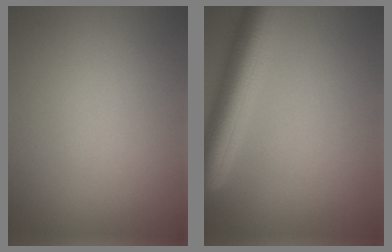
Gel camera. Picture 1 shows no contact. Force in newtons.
{"total": 6.7, "press": 6.7, "slide": 0.2}